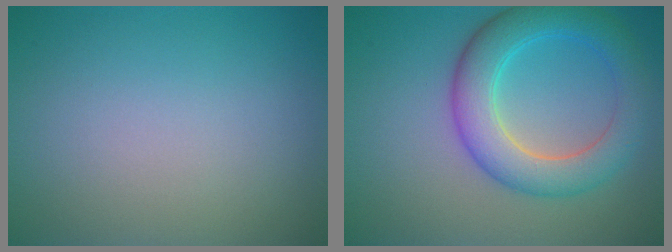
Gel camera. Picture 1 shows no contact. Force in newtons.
{"total": 6.3, "press": 6.3, "slide": 0.2}